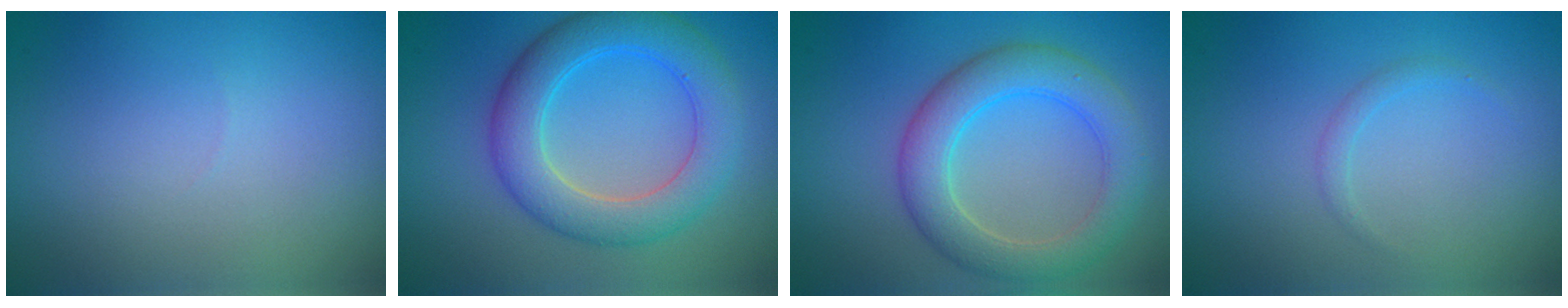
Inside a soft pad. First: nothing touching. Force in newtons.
{"total": 6.1, "press": 6.0, "slide": 0.2}
{"total": 5.4, "press": 5.4, "slide": 0.1}
{"total": 0.9, "press": 0.9, "slide": 0.0}